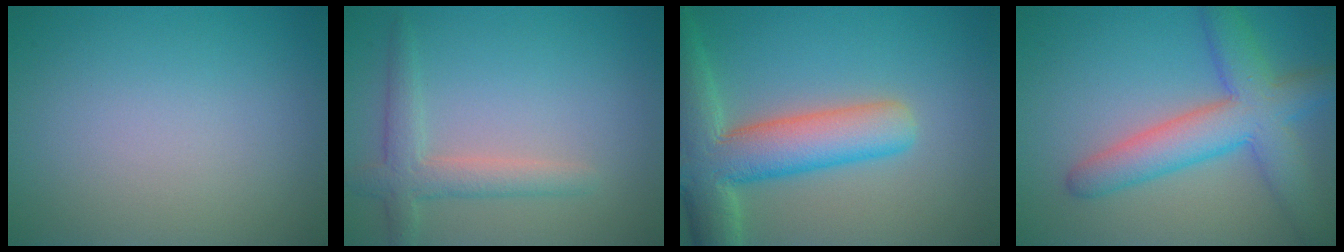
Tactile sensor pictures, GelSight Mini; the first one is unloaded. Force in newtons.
{"total": 3.0, "press": 3.0, "slide": 0.2}
{"total": 9.0, "press": 8.9, "slide": 0.6}
{"total": 6.9, "press": 6.9, "slide": 0.2}